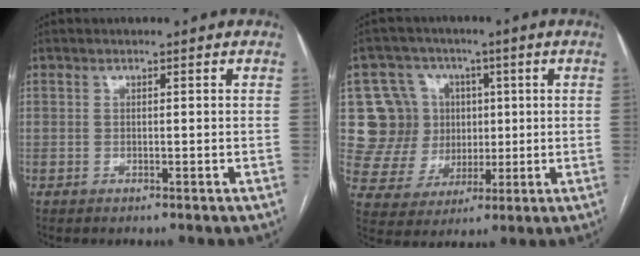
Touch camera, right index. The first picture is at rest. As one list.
[{"total": 12.1, "force": [3.0, 11.5, 2.4], "torque": [-0.057, 0.049, 0.068]}]